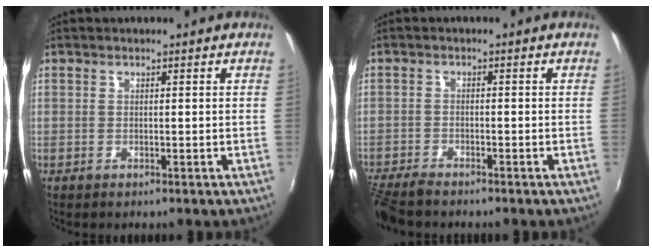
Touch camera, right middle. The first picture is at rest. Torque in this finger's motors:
{"motor_torque": [0.03, -0.06, 0.02, 0.01]}